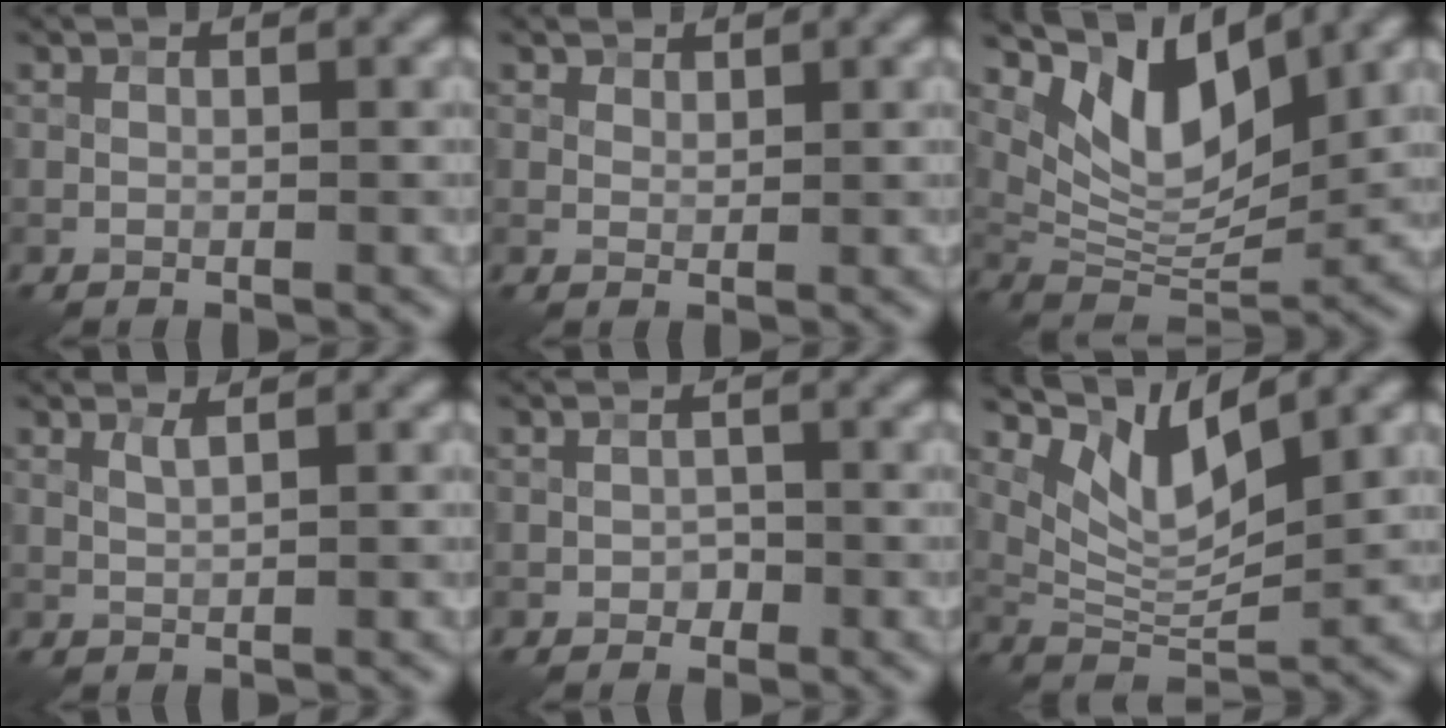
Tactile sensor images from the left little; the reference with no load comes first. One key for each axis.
{"total": 1.6, "fx": 1.3, "fy": 0.8, "fz": 0.3, "tx": -0.011, "ty": -0.004, "tz": 0.026}
{"total": 8.0, "fx": 4.6, "fy": 3.6, "fz": 5.5, "tx": -0.099, "ty": -0.011, "tz": 0.087}
{"total": 0.9, "fx": 0.6, "fy": 0.1, "fz": 0.6, "tx": -0.016, "ty": 0.002, "tz": 0.011}
{"total": 1.1, "fx": -0.5, "fy": 0.9, "fz": 0.4, "tx": -0.005, "ty": 0.000, "tz": -0.010}
{"total": 6.2, "fx": 3.8, "fy": 2.2, "fz": 4.4, "tx": -0.089, "ty": -0.007, "tz": 0.075}